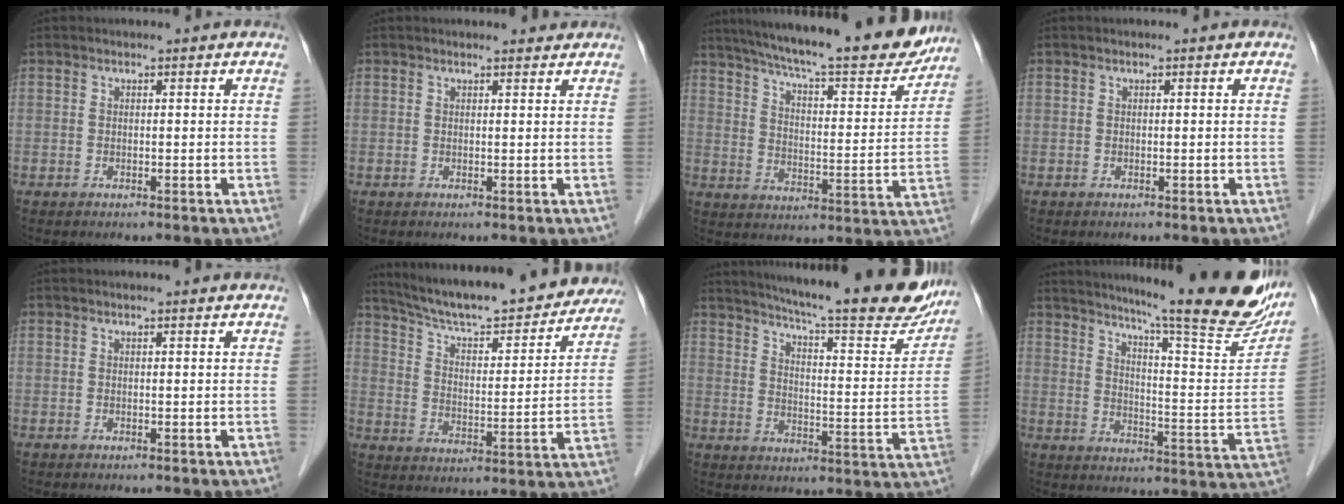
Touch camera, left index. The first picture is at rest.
{"total": 1.8, "force": [1.8, 0.3, 0.2], "torque": [-0.009, -0.001, 0.020]}
{"total": 24.9, "force": [21.5, 3.5, 12.1], "torque": [-0.193, -0.027, 0.284]}
{"total": 0.0}
{"total": 0.7, "force": [0.6, -0.1, 0.3], "torque": [-0.009, 0.005, 0.010]}
{"total": 24.5, "force": [21.9, 4.5, 10.0], "torque": [-0.153, -0.013, 0.303]}
{"total": 24.8, "force": [21.6, 2.8, 11.9], "torque": [-0.180, -0.053, 0.274]}
{"total": 25.8, "force": [20.9, 1.4, 15.1], "torque": [-0.223, -0.066, 0.269]}